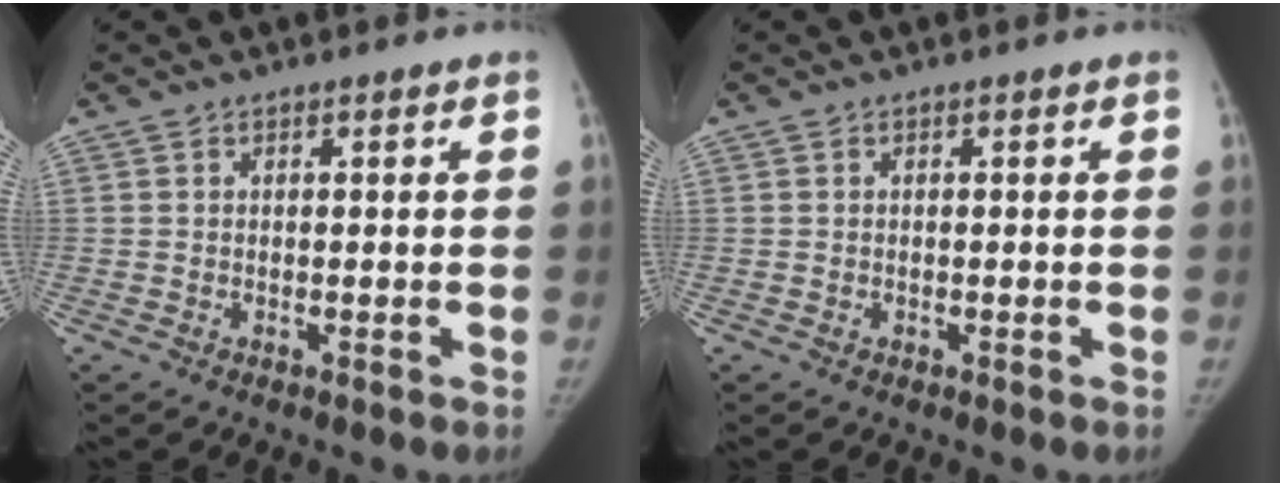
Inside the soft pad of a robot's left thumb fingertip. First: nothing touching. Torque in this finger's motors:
{"motor_torque": [-0.21, -0.15, 0.27, 0.29, 0.00]}